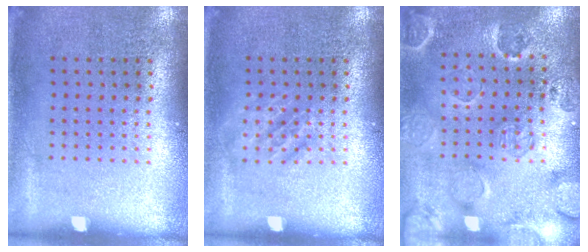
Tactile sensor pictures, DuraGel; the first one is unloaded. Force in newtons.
{"total": 1.4, "press": 1.4, "slide": 0.2}
{"total": 2.4, "press": 2.1, "slide": 1.1}